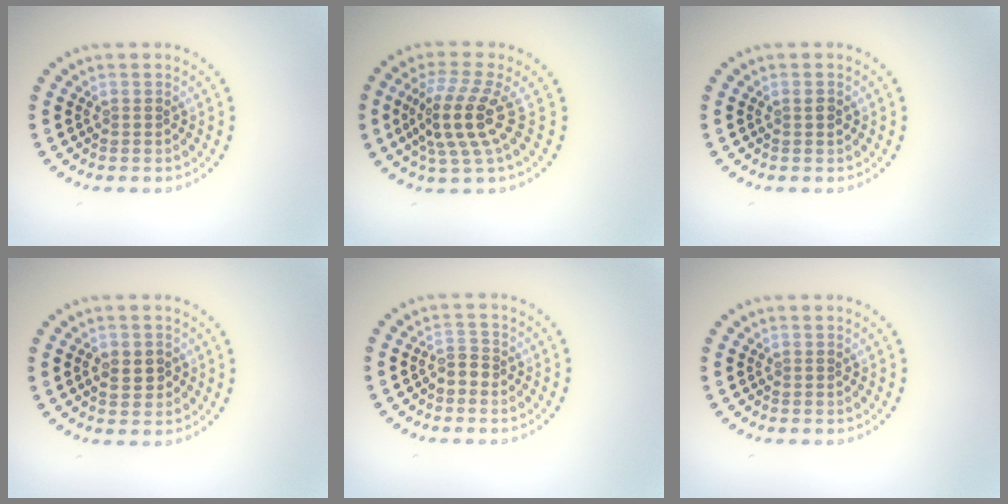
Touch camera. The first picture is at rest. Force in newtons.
{"total": 4.7, "press": 3.7, "slide": 2.8}
{"total": 0.7, "press": 0.7, "slide": 0.2}
{"total": 2.1, "press": 2.1, "slide": 0.3}
{"total": 1.3, "press": 1.2, "slide": 0.5}
{"total": 0.0}